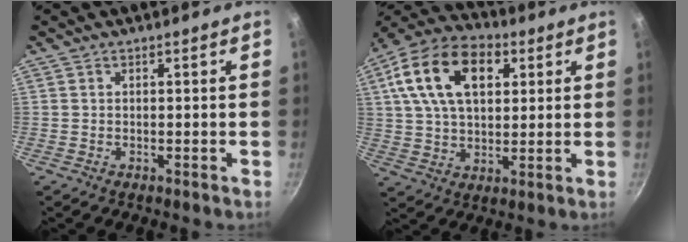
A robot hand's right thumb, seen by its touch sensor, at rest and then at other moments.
{"total": 18.5, "force": [5.9, 11.5, 13.2], "torque": [-0.217, 0.006, 0.091]}